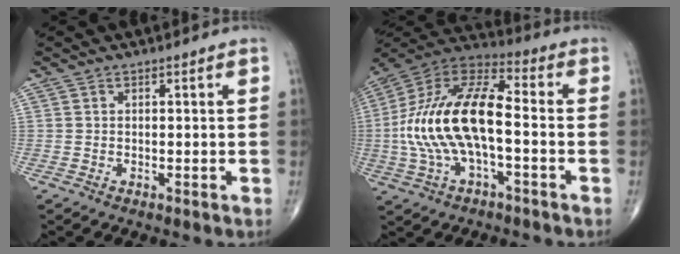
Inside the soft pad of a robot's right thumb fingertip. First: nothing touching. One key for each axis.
{"total": 19.6, "fx": -2.1, "fy": 8.4, "fz": 17.6, "tx": -0.353, "ty": 0.041, "tz": -0.042}